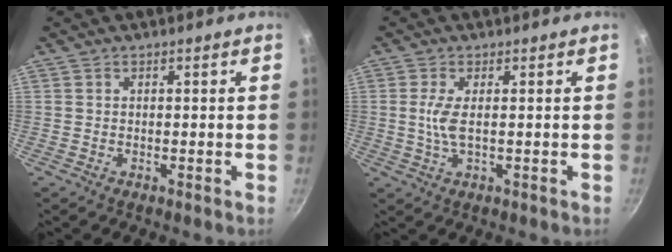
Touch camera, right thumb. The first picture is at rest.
{"total": 3.8, "force": [0.3, 1.0, 3.7], "torque": [-0.088, -0.003, 0.008]}